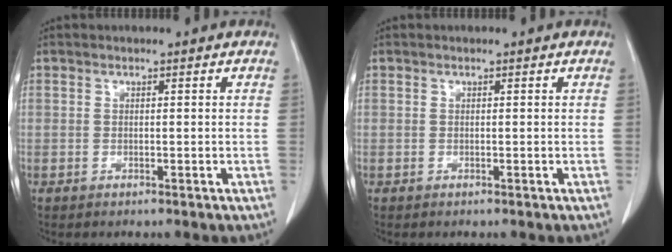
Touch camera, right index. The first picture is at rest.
{"total": 0.0}